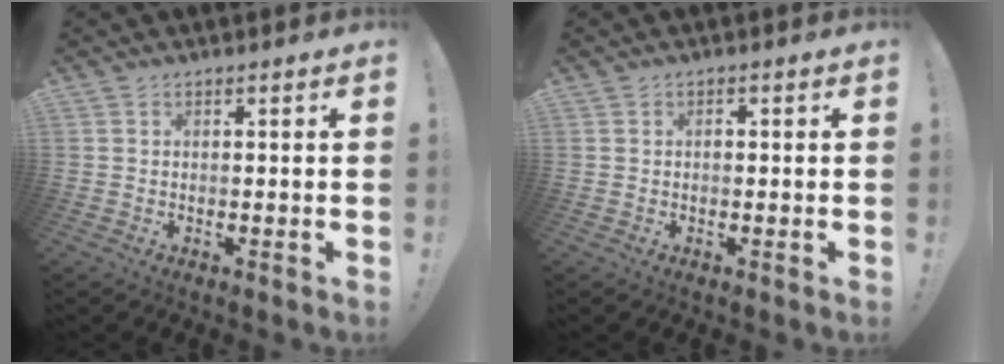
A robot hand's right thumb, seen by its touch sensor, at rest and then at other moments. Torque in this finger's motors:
{"motor_torque": [-0.20, -0.04, -0.03, 0.10, 0.01]}